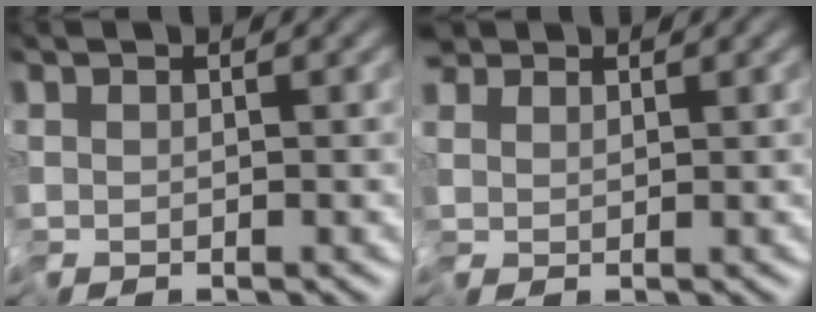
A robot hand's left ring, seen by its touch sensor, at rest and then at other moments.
{"total": 2.3, "force": [1.0, 1.5, 1.4], "torque": [-0.044, 0.006, 0.015]}